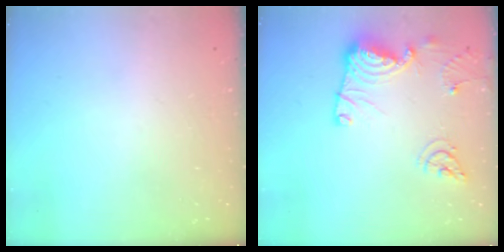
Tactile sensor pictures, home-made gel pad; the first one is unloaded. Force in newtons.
{"total": 14.1, "press": 14.0, "slide": 1.1}